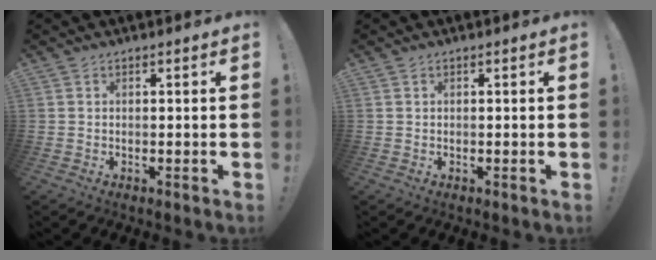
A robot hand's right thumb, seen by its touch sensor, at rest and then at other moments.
{"total": 0.0}